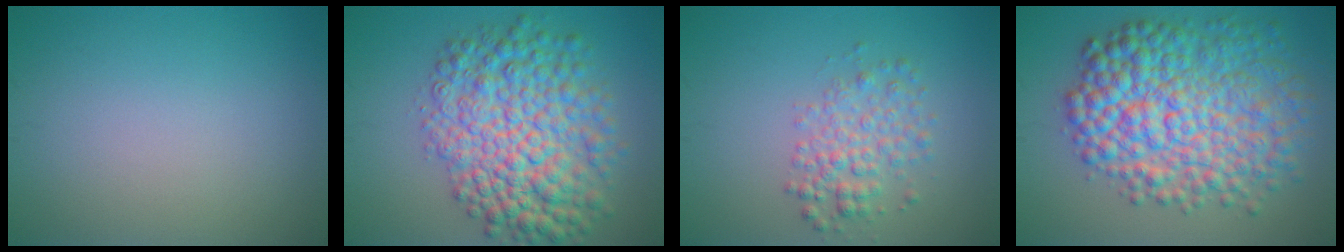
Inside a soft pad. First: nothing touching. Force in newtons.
{"total": 9.5, "press": 9.5, "slide": 0.2}
{"total": 3.2, "press": 3.2, "slide": 0.1}
{"total": 10.6, "press": 10.6, "slide": 0.2}